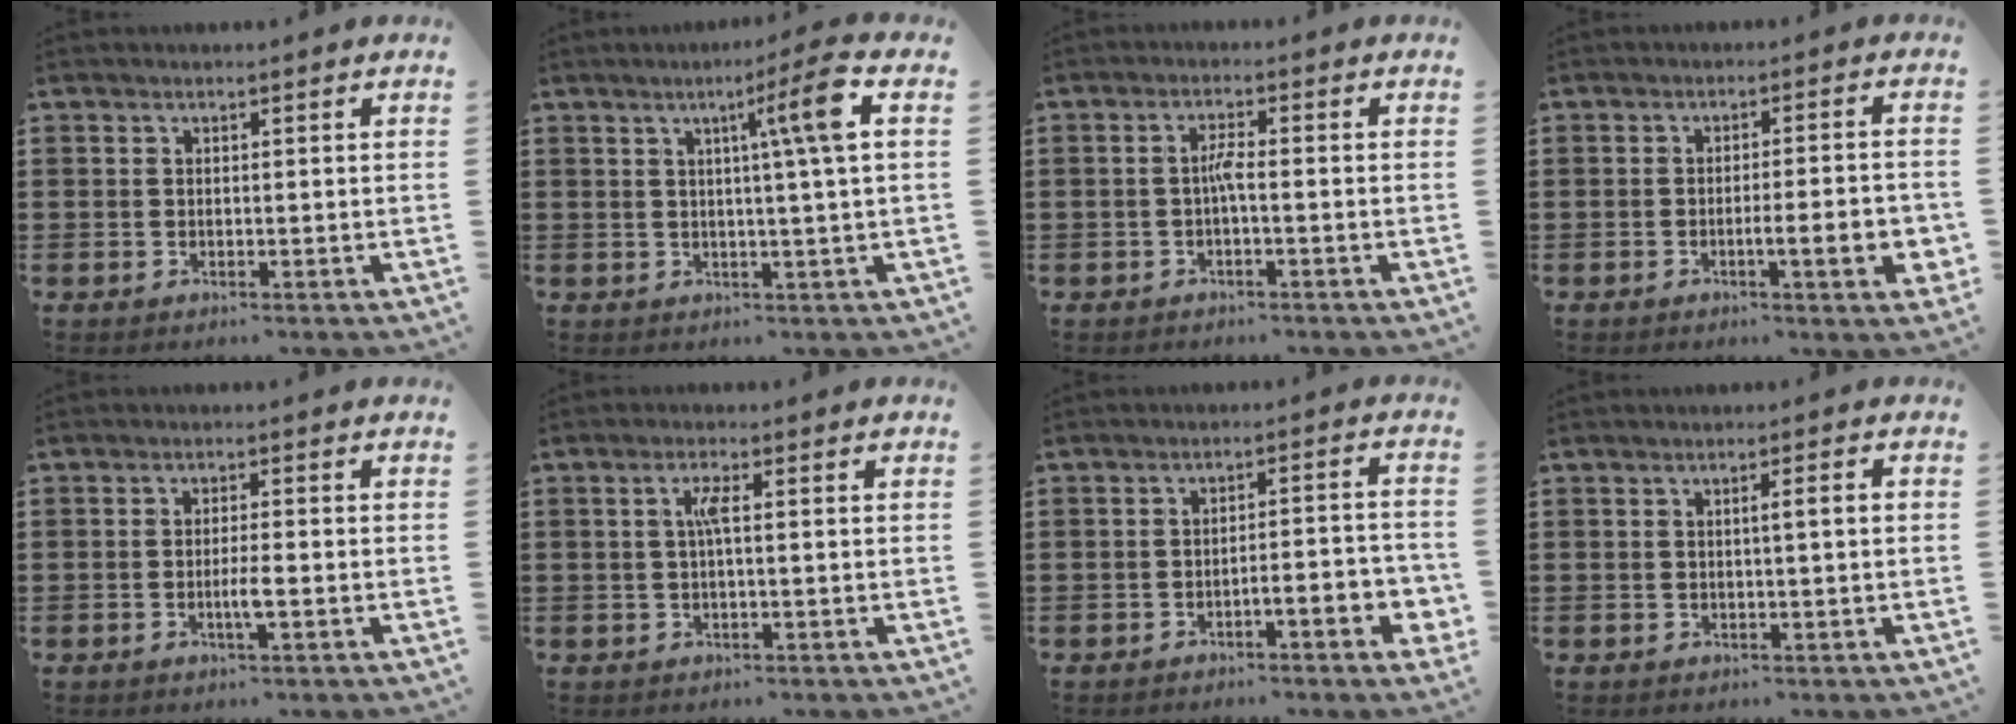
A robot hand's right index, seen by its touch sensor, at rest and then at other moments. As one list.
[{"total": 7.5, "force": [2.2, -1.0, 7.1], "torque": [-0.121, -0.007, 0.024]}, {"total": 2.4, "force": [-0.5, 0.3, 2.3], "torque": [-0.046, 0.002, -0.011]}, {"total": 6.3, "force": [-1.9, 0.6, 6.0], "torque": [-0.086, -0.012, -0.030]}, {"total": 2.8, "force": [-0.9, 0.3, 2.6], "torque": [-0.046, 0.001, -0.017]}, {"total": 2.9, "force": [0.3, 0.2, 2.9], "torque": [-0.057, 0.001, 0.002]}, {"total": 4.4, "force": [-2.8, 0.5, 3.4], "torque": [-0.055, -0.003, -0.051]}, {"total": 1.9, "force": [0.1, -0.1, 1.9], "torque": [-0.034, -0.003, -0.001]}]